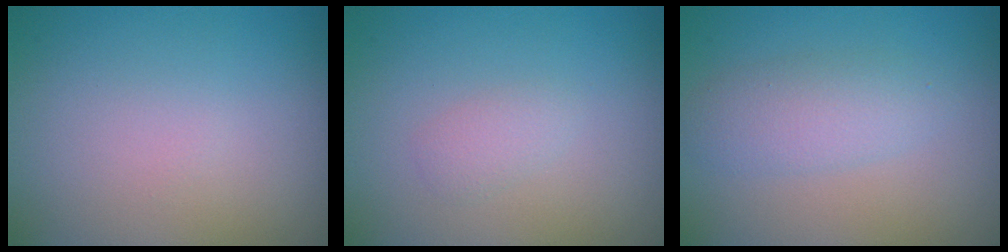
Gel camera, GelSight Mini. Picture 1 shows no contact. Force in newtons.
{"total": 1.1, "press": 1.1, "slide": 0.1}
{"total": 2.8, "press": 2.8, "slide": 0.2}